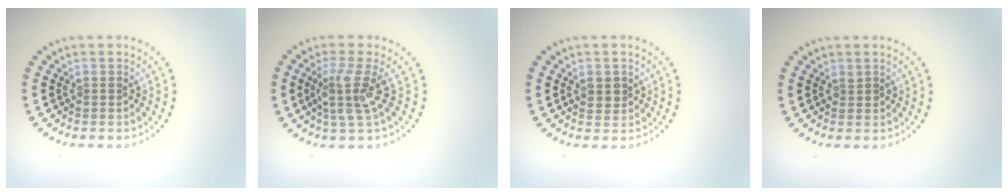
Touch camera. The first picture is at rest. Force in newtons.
{"total": 3.2, "press": 2.3, "slide": 2.2}
{"total": 1.8, "press": 1.7, "slide": 0.6}
{"total": 0.5, "press": 0.5, "slide": 0.1}